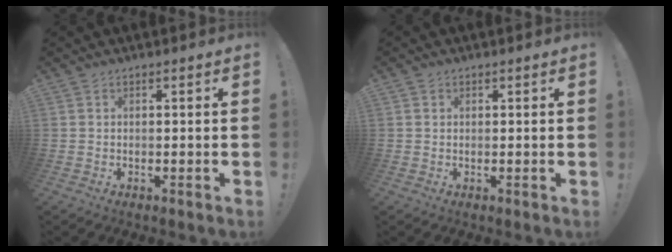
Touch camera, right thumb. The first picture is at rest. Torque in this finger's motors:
{"motor_torque": [-0.09, -0.25, -0.33, 0.18, 0.08]}